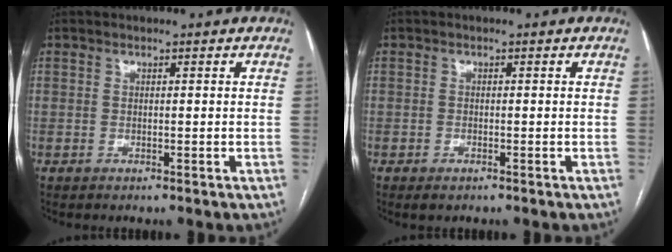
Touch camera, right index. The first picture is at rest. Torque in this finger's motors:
{"motor_torque": [0.27, -0.13, 0.10, 0.00]}